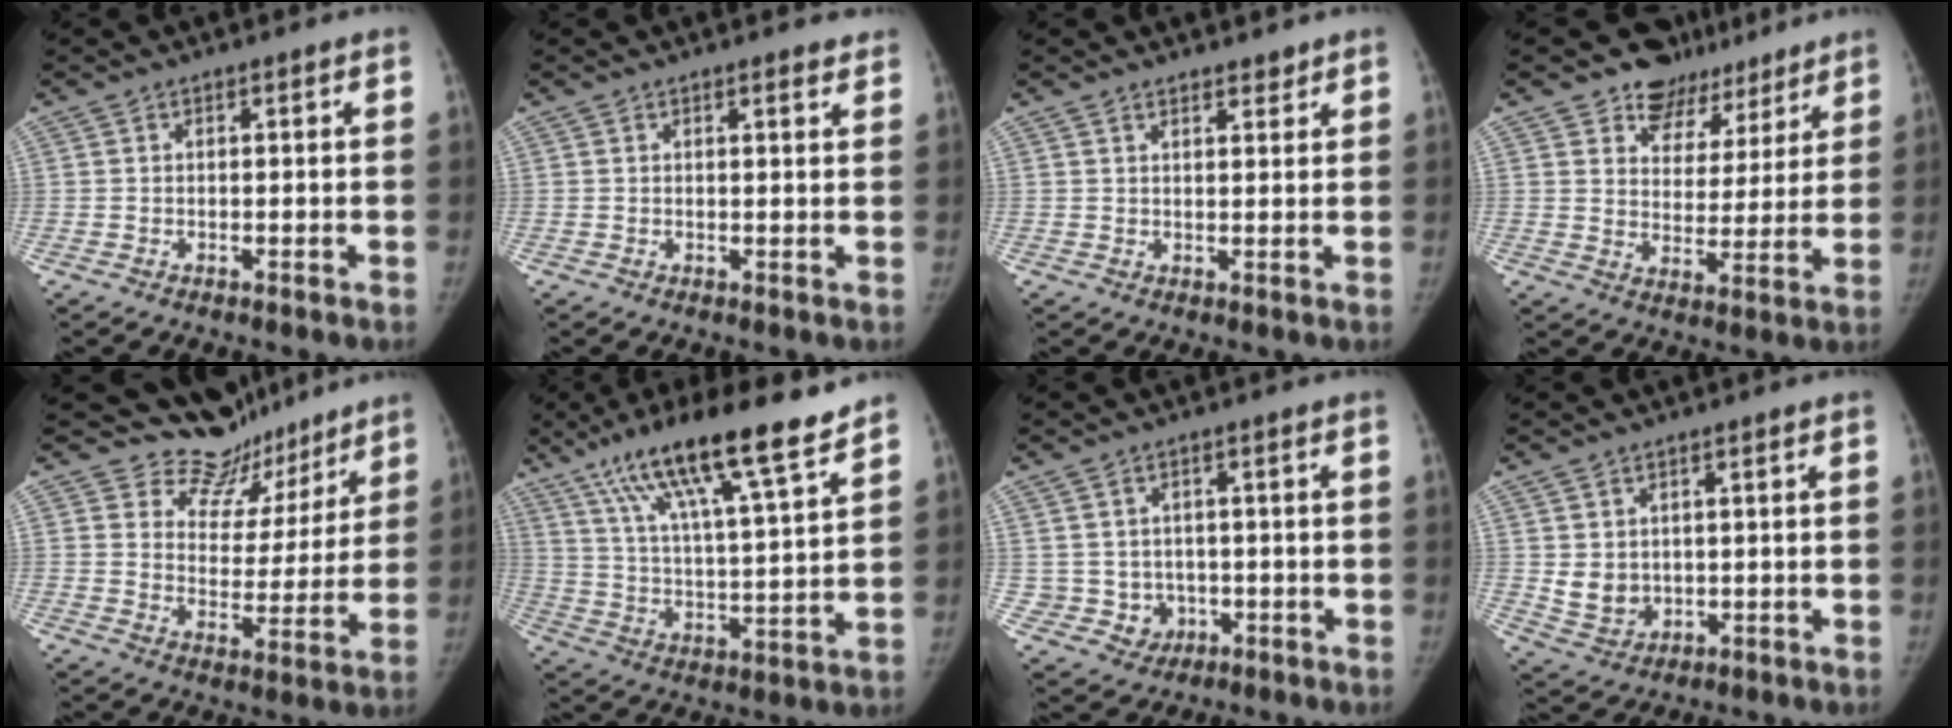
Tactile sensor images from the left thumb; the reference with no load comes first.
{"total": 1.9, "force": [1.6, 0.5, 1.0], "torque": [-0.005, -0.006, 0.019]}
{"total": 2.5, "force": [2.2, 1.0, 0.8], "torque": [0.003, -0.013, 0.030]}
{"total": 10.9, "force": [8.5, 6.8, 1.1], "torque": [0.029, -0.053, 0.120]}
{"total": 12.2, "force": [10.8, 5.6, 0.5], "torque": [0.036, -0.088, 0.155]}
{"total": 19.9, "force": [14.0, 2.6, 13.8], "torque": [-0.219, -0.051, 0.239]}
{"total": 5.4, "force": [-0.4, 5.2, 1.1], "torque": [0.008, 0.007, 0.006]}
{"total": 5.2, "force": [0.8, 4.5, 2.6], "torque": [-0.030, -0.014, 0.031]}